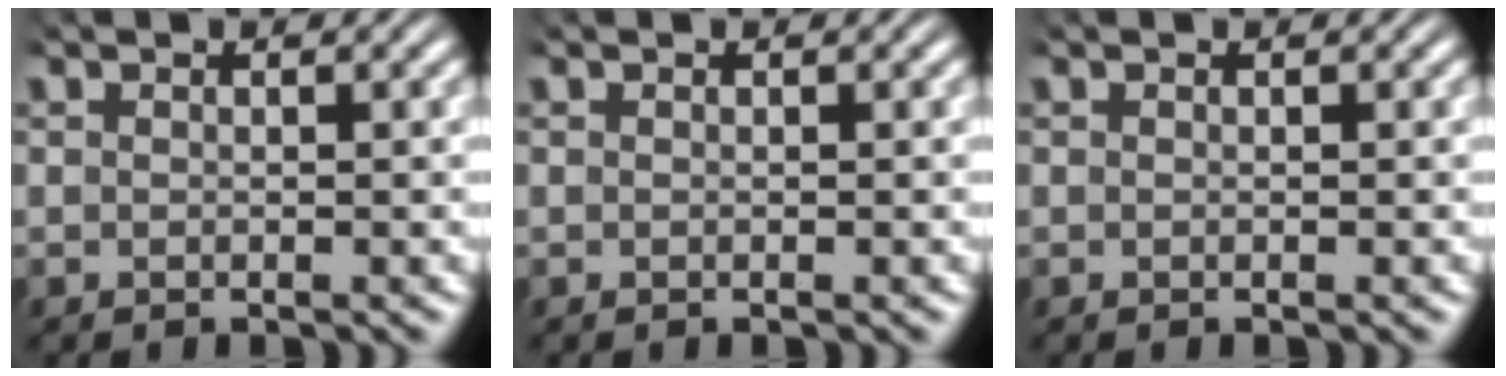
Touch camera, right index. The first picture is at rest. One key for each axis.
{"total": 0.0}
{"total": 0.0}